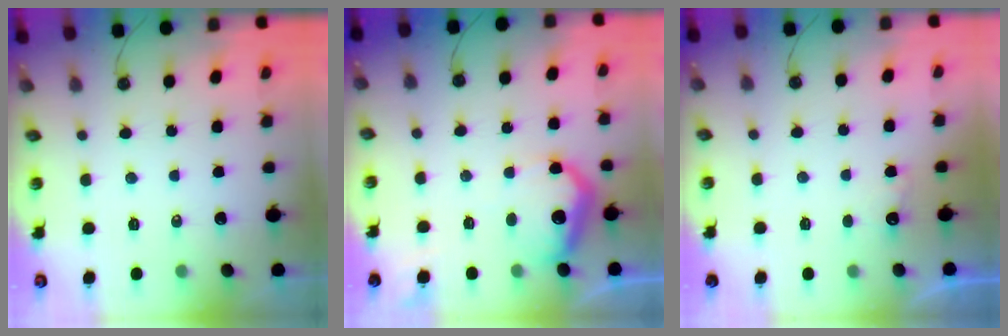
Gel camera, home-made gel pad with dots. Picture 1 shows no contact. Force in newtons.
{"total": 11.4, "press": 11.4, "slide": 0.8}
{"total": 2.1, "press": 2.0, "slide": 0.9}